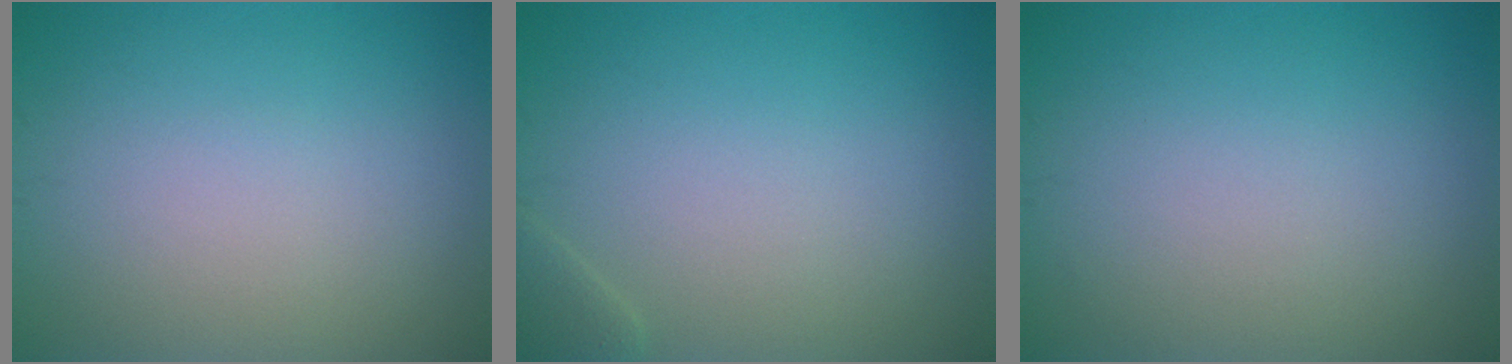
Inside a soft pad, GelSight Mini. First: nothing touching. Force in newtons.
{"total": 1.1, "press": 1.1, "slide": 0.1}
{"total": 0.0}